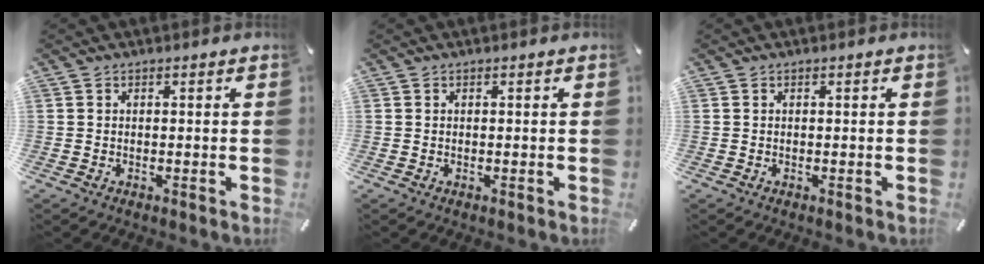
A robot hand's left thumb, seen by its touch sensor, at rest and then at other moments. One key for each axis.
{"total": 0.0}
{"total": 0.0}